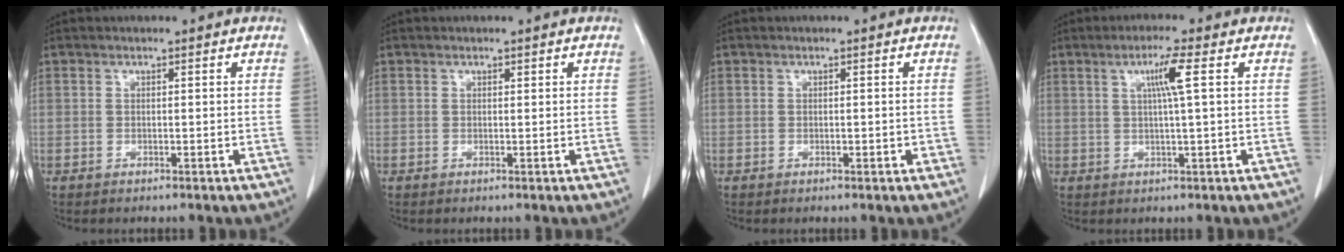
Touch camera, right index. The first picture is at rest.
{"total": 0.0}
{"total": 0.8, "force": [-0.1, 0.5, 0.6], "torque": [-0.003, 0.004, 0.002]}
{"total": 4.5, "force": [1.3, -0.8, 4.2], "torque": [-0.079, 0.001, 0.023]}